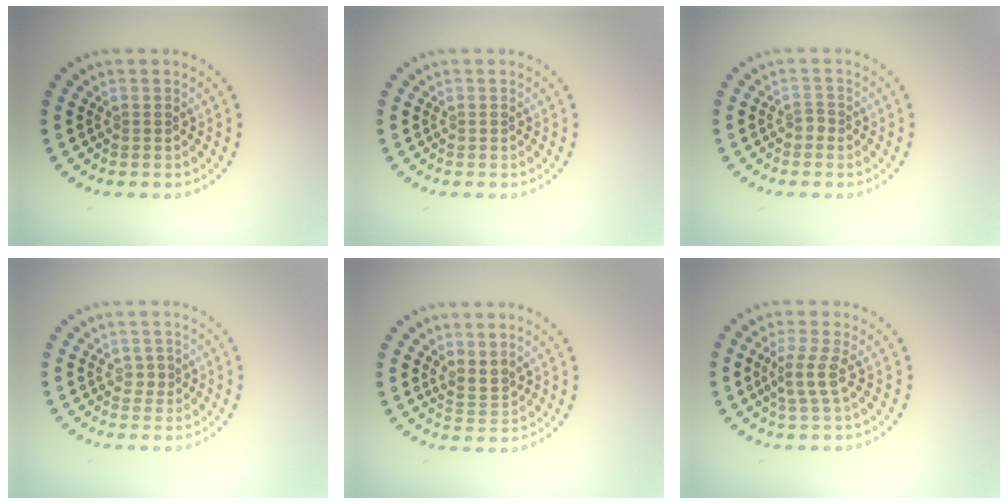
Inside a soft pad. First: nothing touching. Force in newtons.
{"total": 0.0}
{"total": 0.9, "press": 0.6, "slide": 0.6}
{"total": 0.9, "press": 0.9, "slide": 0.3}
{"total": 2.1, "press": 1.5, "slide": 1.4}
{"total": 2.2, "press": 1.7, "slide": 1.4}